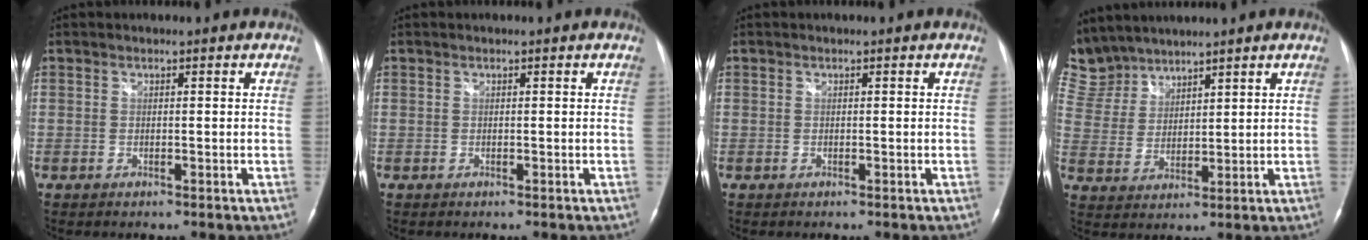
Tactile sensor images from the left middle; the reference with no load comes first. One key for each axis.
{"total": 0.0}
{"total": 0.0}
{"total": 10.4, "fx": 9.4, "fy": 4.4, "fz": 1.0, "tx": -0.045, "ty": 0.019, "tz": 0.207}